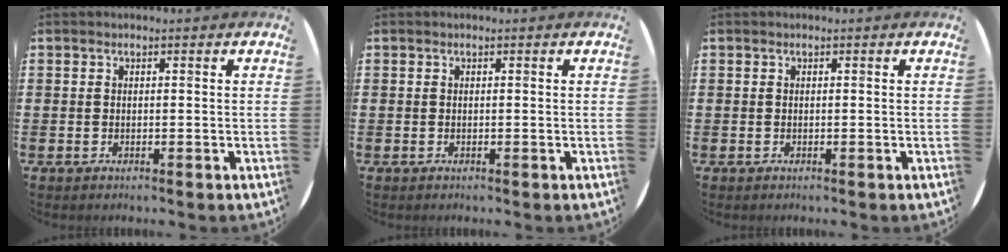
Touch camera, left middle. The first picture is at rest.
{"total": 0.0}
{"total": 0.0}